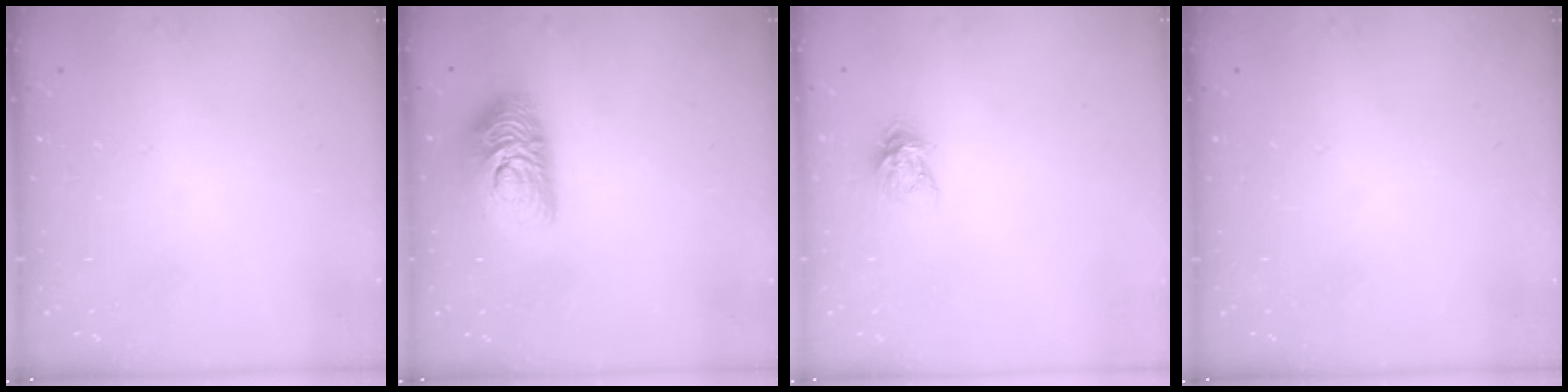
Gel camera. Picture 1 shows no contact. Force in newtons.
{"total": 13.8, "press": 13.8, "slide": 0.8}
{"total": 4.9, "press": 4.9, "slide": 0.6}
{"total": 0.0}